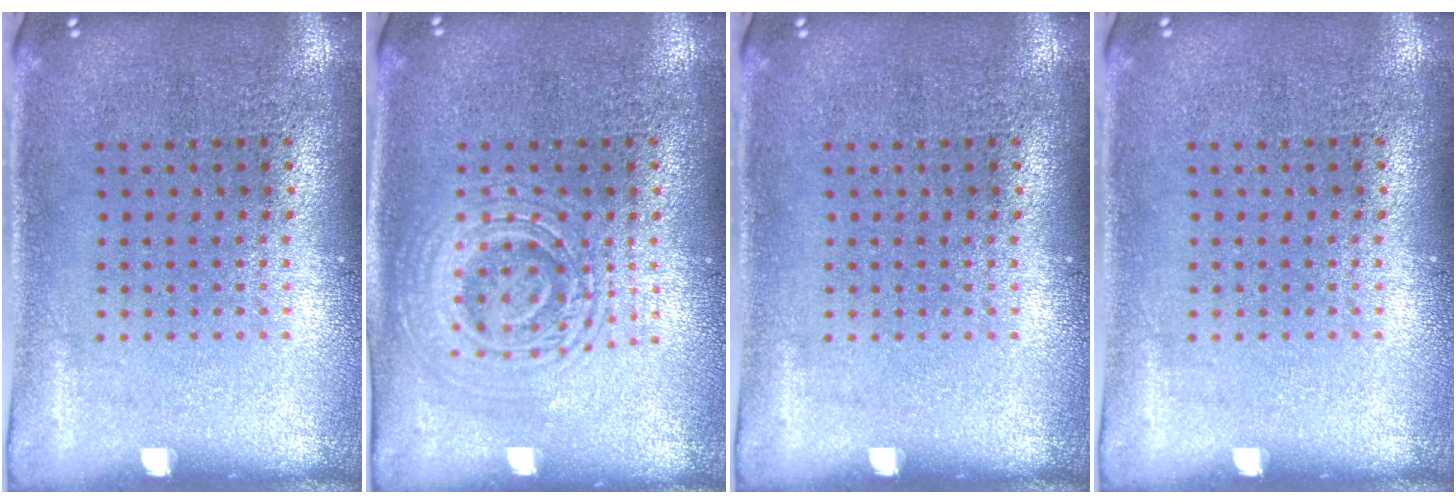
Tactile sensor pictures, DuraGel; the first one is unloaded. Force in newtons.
{"total": 2.8, "press": 2.8, "slide": 0.5}
{"total": 0.0}
{"total": 0.0}